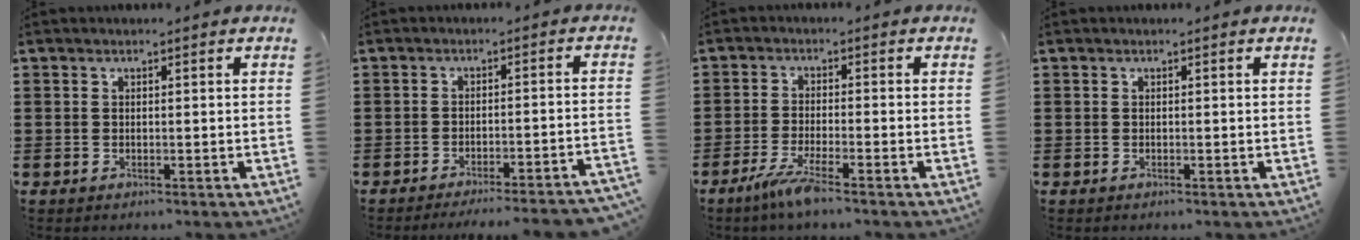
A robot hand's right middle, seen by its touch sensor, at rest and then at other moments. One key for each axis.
{"total": 3.3, "fx": -3.1, "fy": -0.5, "fz": 1.0, "tx": -0.016, "ty": -0.001, "tz": -0.065}
{"total": 4.5, "fx": -3.0, "fy": 0.0, "fz": 3.3, "tx": -0.072, "ty": -0.014, "tz": -0.057}
{"total": 0.0}